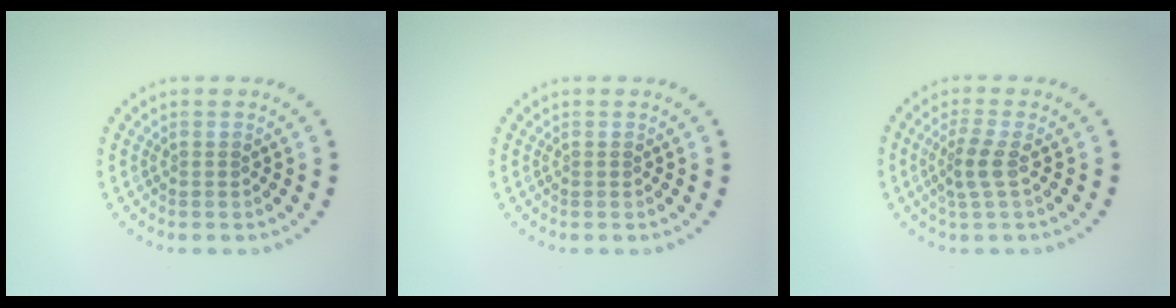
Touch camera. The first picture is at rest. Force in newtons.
{"total": 0.0}
{"total": 2.3, "press": 2.0, "slide": 1.1}